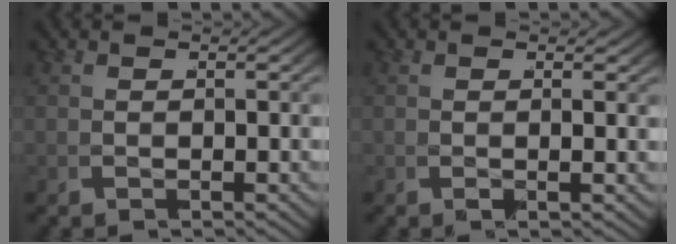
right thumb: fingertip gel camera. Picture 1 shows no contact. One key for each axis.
{"total": 1.0, "fx": 0.5, "fy": -0.5, "fz": 0.6, "tx": -0.015, "ty": 0.002, "tz": 0.006}